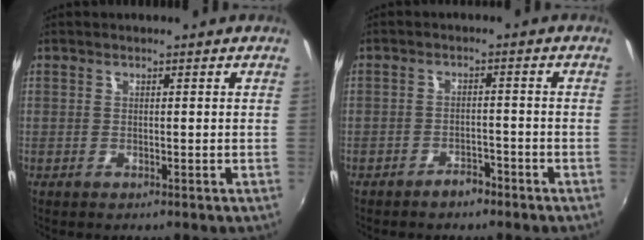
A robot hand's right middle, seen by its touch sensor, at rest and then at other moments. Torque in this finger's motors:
{"motor_torque": [0.53, -0.97, -0.12, 0.00]}